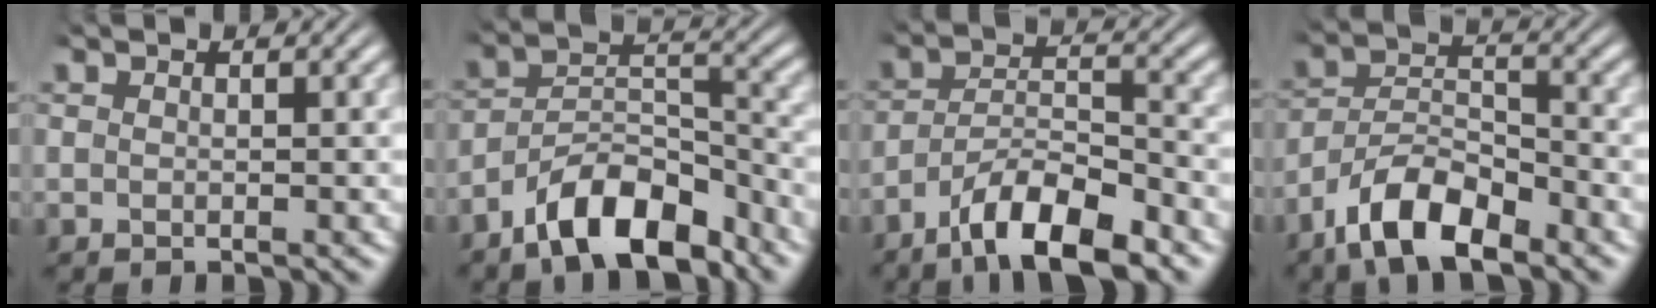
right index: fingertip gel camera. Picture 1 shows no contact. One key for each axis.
{"total": 8.3, "fx": -5.9, "fy": 3.6, "fz": 4.5, "tx": -0.051, "ty": 0.002, "tz": -0.098}
{"total": 7.0, "fx": -4.4, "fy": 2.6, "fz": 4.7, "tx": -0.057, "ty": 0.005, "tz": -0.079}
{"total": 6.3, "fx": -4.0, "fy": 3.0, "fz": 3.9, "tx": -0.057, "ty": 0.001, "tz": -0.073}